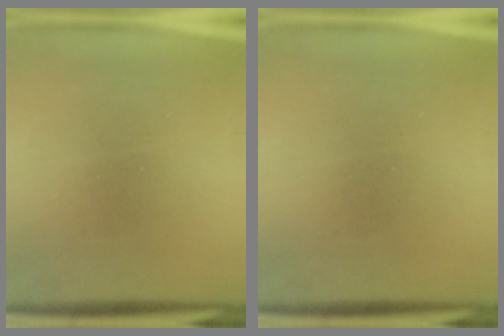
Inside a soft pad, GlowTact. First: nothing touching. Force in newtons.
{"total": 0.0}